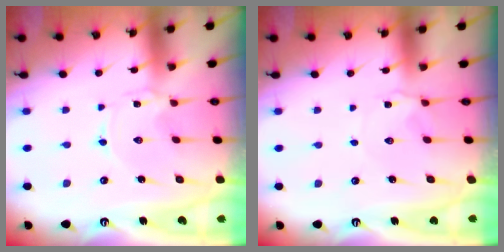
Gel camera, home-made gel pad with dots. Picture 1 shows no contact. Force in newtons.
{"total": 2.0, "press": 1.9, "slide": 0.3}